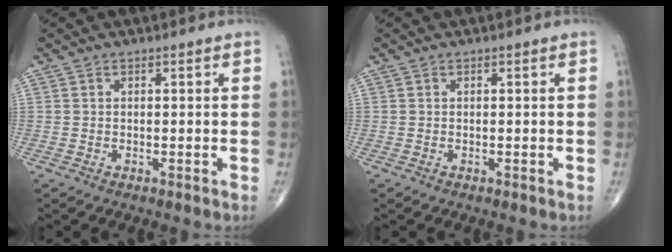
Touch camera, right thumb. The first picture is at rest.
{"total": 0.0}